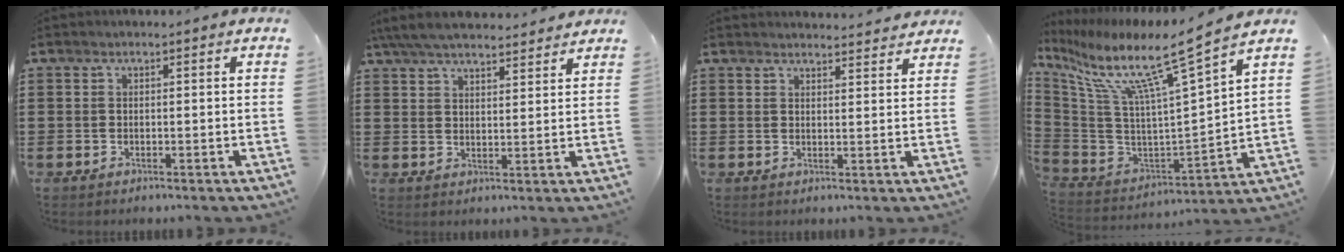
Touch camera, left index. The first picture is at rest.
{"total": 6.0, "force": [5.5, 0.9, 2.2], "torque": [-0.059, -0.015, 0.102]}
{"total": 2.6, "force": [2.6, 0.0, 0.1], "torque": [-0.002, -0.012, 0.048]}
{"total": 11.8, "force": [8.4, -0.3, 8.4], "torque": [-0.181, -0.070, 0.126]}